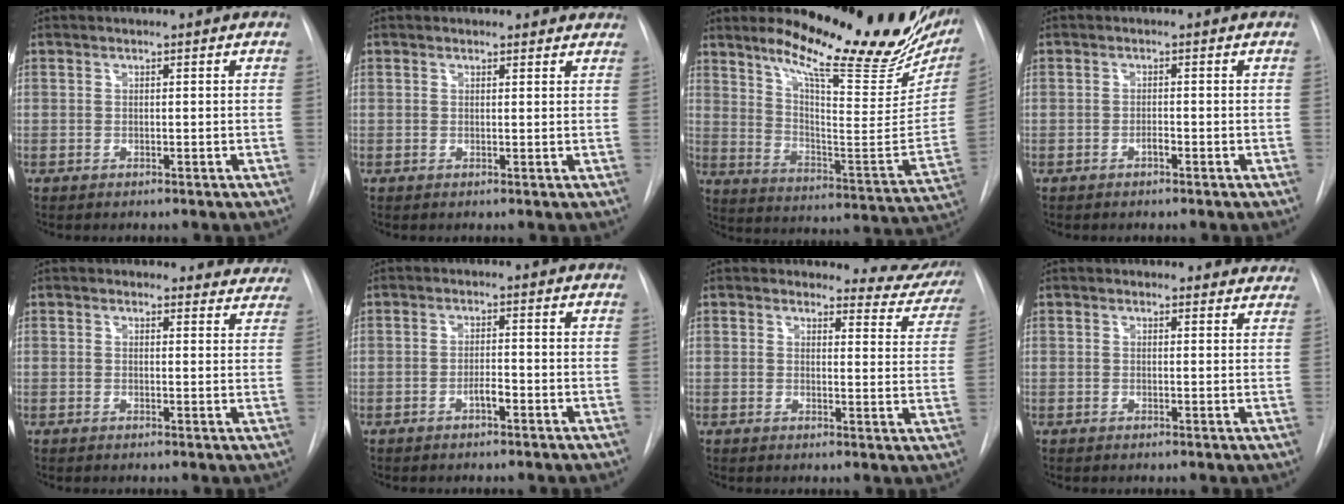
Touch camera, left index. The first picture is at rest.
{"total": 2.8, "force": [2.5, 1.2, 0.2], "torque": [0.004, -0.004, 0.014]}
{"total": 24.0, "force": [18.8, 5.4, 13.9], "torque": [-0.201, -0.050, 0.255]}
{"total": 0.9, "force": [-0.6, 0.2, 0.6], "torque": [-0.011, 0.001, -0.013]}
{"total": 7.2, "force": [6.6, 2.8, -0.2], "torque": [0.045, -0.014, 0.039]}
{"total": 2.0, "force": [-1.1, 0.5, 1.6], "torque": [-0.026, 0.002, -0.021]}
{"total": 8.8, "force": [8.5, 2.3, -0.5], "torque": [0.037, -0.057, 0.068]}
{"total": 5.8, "force": [5.3, 2.4, 0.2], "torque": [0.029, -0.007, 0.033]}